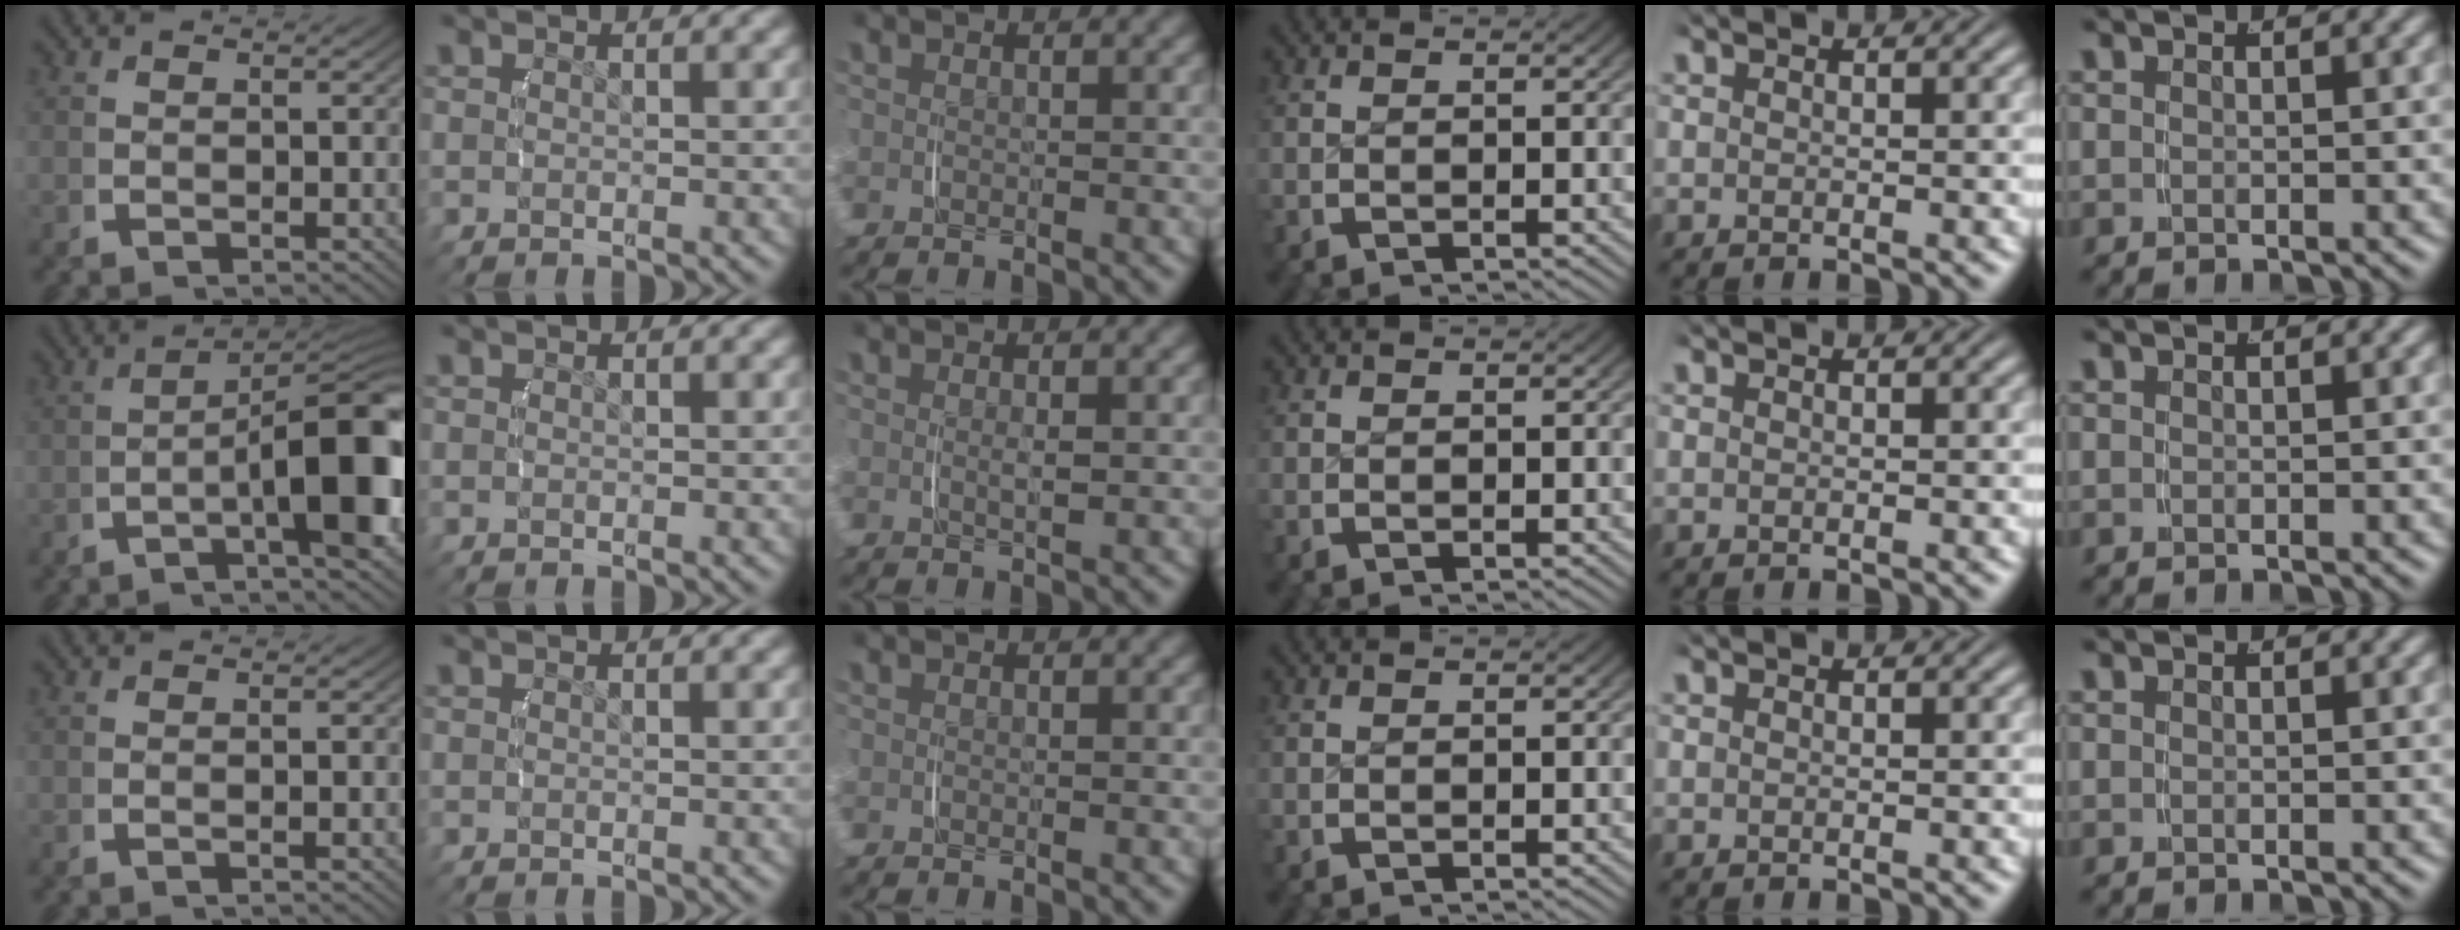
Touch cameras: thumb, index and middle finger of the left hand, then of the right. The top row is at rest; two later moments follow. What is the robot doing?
{"motion": "lift_and_place", "object": "camera"}